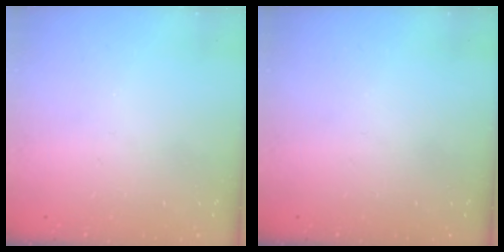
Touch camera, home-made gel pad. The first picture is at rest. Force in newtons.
{"total": 0.0}